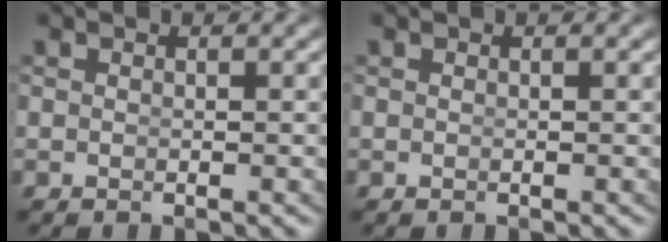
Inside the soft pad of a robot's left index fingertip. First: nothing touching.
{"total": 0.0}